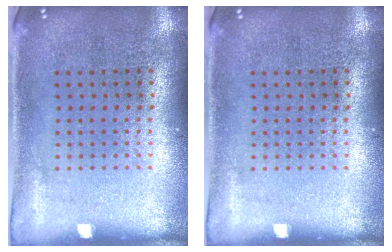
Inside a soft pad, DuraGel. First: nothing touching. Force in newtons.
{"total": 0.0}